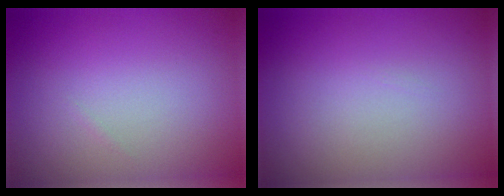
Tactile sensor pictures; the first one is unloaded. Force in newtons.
{"total": 0.0}